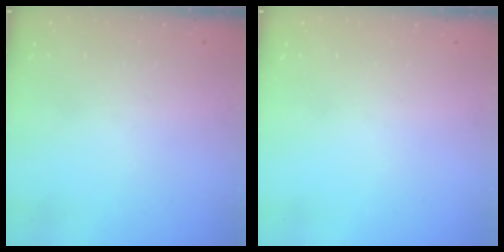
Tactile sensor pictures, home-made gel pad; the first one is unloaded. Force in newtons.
{"total": 0.0}